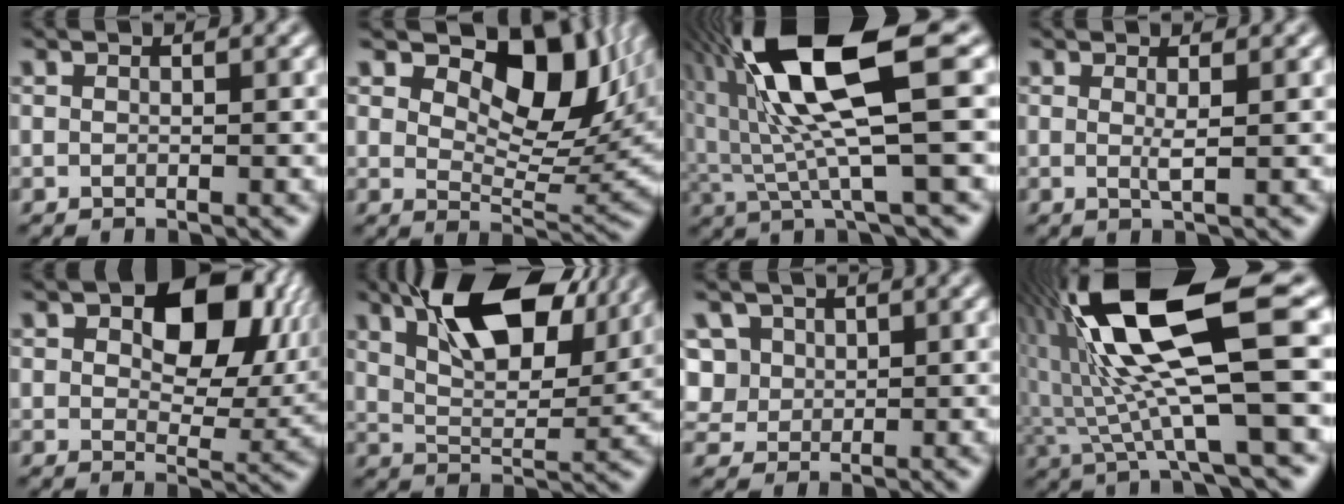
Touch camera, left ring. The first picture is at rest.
{"total": 8.8, "force": [4.3, 4.5, 6.3], "torque": [-0.089, 0.005, 0.068]}
{"total": 12.0, "force": [3.9, 2.7, 11.0], "torque": [-0.216, 0.010, 0.078]}
{"total": 0.8, "force": [0.1, -0.2, 0.8], "torque": [-0.017, -0.004, 0.002]}
{"total": 10.6, "force": [3.7, 5.9, 7.9], "torque": [-0.110, 0.003, 0.066]}
{"total": 11.3, "force": [6.4, 4.8, 7.9], "torque": [-0.129, 0.021, 0.103]}
{"total": 4.6, "force": [1.9, 3.7, 1.9], "torque": [-0.053, 0.017, 0.030]}
{"total": 13.0, "force": [2.9, 2.7, 12.3], "torque": [-0.244, 0.011, 0.062]}